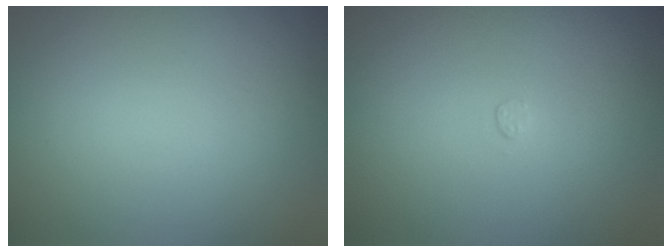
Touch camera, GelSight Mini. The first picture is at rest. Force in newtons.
{"total": 0.5, "press": 0.5, "slide": 0.2}